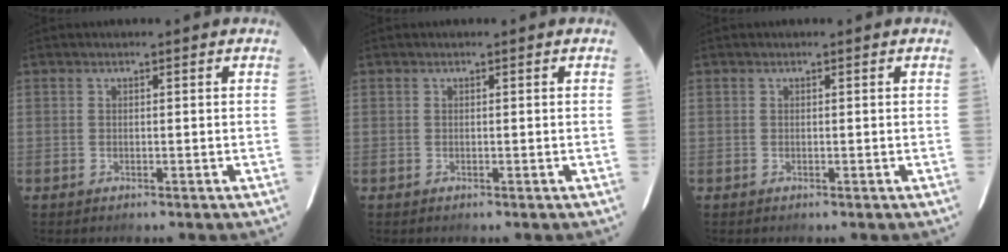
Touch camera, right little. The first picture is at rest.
{"total": 0.0}
{"total": 0.0}